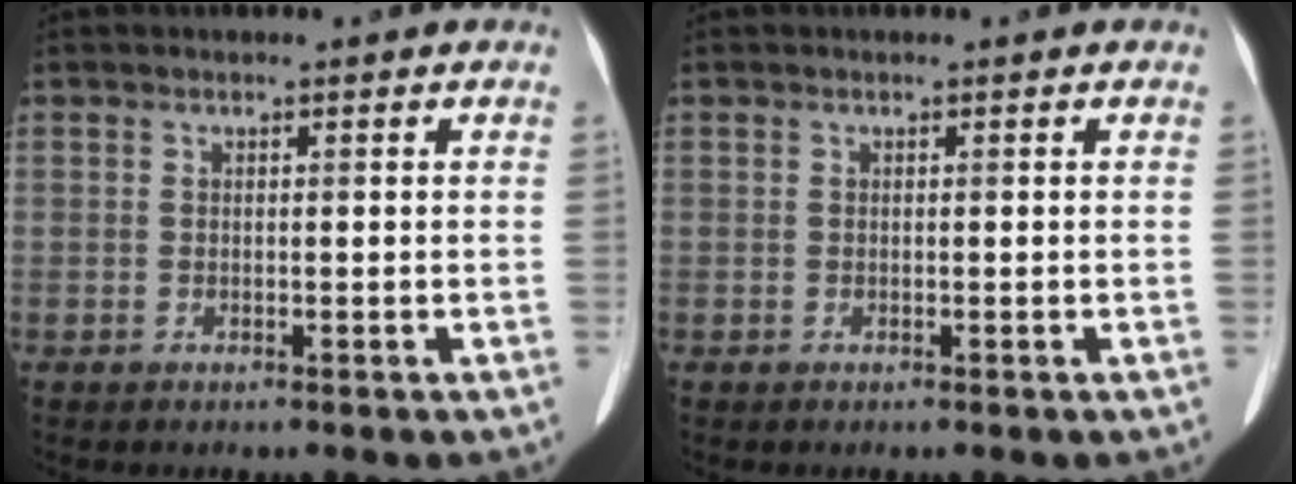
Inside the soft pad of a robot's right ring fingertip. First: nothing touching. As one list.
[{"total": 0.0}]